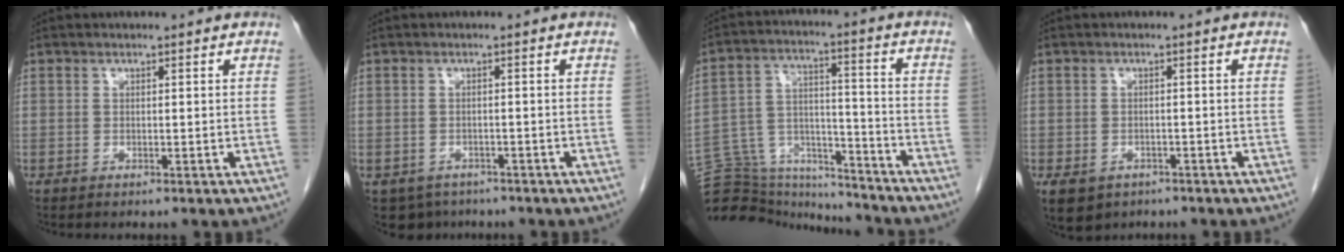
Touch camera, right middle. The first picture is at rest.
{"total": 4.2, "force": [-3.0, 2.9, 0.4], "torque": [-0.006, 0.001, -0.042]}
{"total": 17.4, "force": [-16.6, 4.2, 3.1], "torque": [-0.069, 0.045, -0.262]}
{"total": 8.0, "force": [-4.7, 5.7, 3.0], "torque": [-0.074, -0.002, -0.062]}